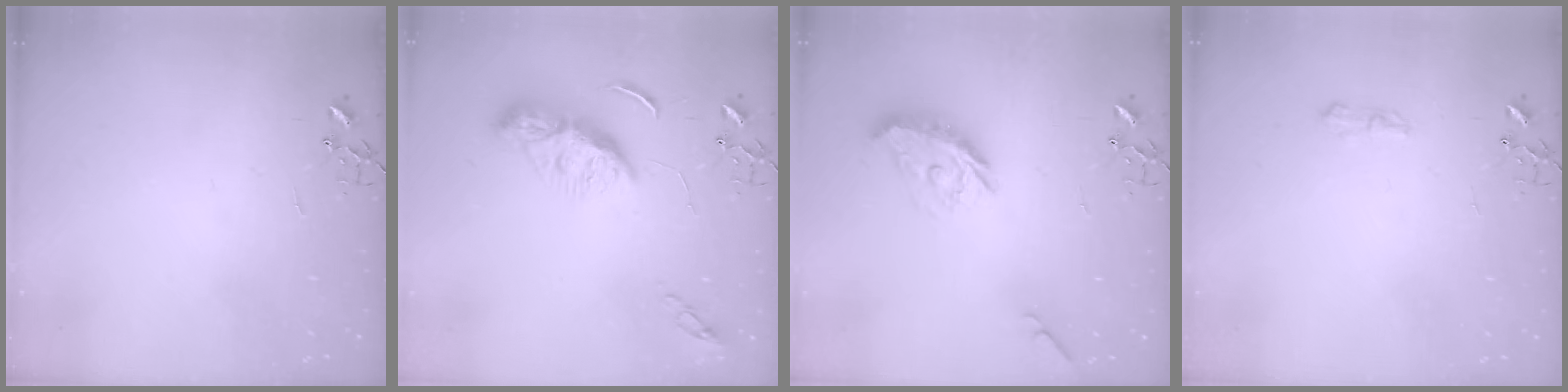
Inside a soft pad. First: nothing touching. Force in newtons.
{"total": 9.5, "press": 9.5, "slide": 0.5}
{"total": 13.1, "press": 13.1, "slide": 0.6}
{"total": 7.7, "press": 7.7, "slide": 0.7}